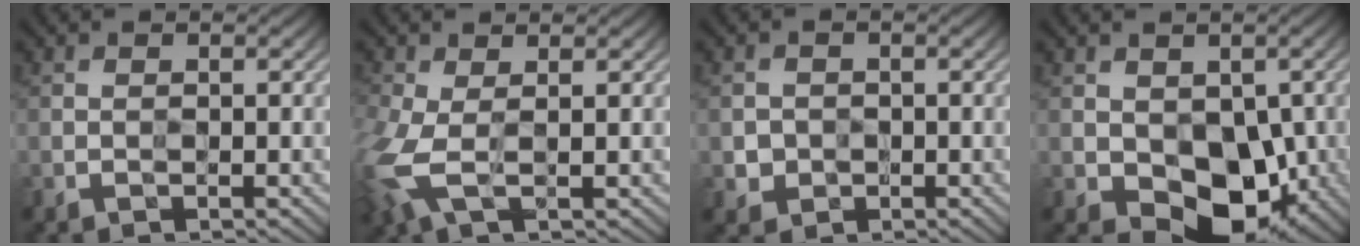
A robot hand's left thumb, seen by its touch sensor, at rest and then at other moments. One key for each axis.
{"total": 6.2, "fx": -0.3, "fy": 3.1, "fz": 5.4, "tx": -0.146, "ty": -0.009, "tz": -0.010}
{"total": 2.8, "fx": -0.7, "fy": 2.6, "fz": 0.6, "tx": -0.003, "ty": -0.013, "tz": -0.012}
{"total": 9.9, "fx": -1.9, "fy": 6.8, "fz": 7.0, "tx": -0.107, "ty": -0.025, "tz": -0.019}